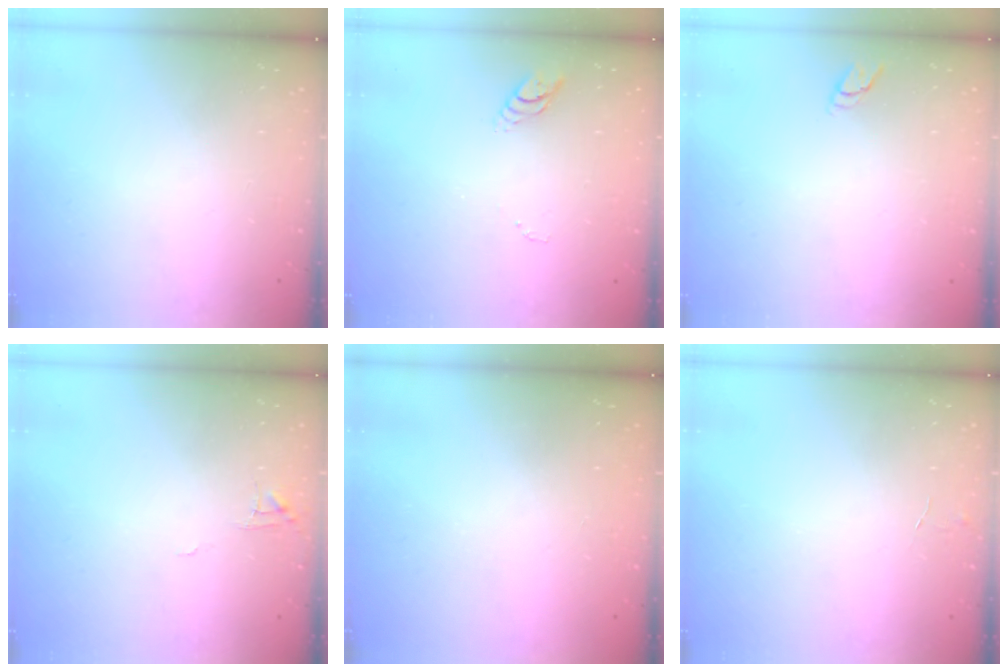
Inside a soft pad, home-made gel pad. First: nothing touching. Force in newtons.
{"total": 3.9, "press": 3.9, "slide": 0.3}
{"total": 3.7, "press": 3.7, "slide": 0.3}
{"total": 4.9, "press": 4.9, "slide": 0.5}
{"total": 0.0}
{"total": 3.8, "press": 3.8, "slide": 0.3}